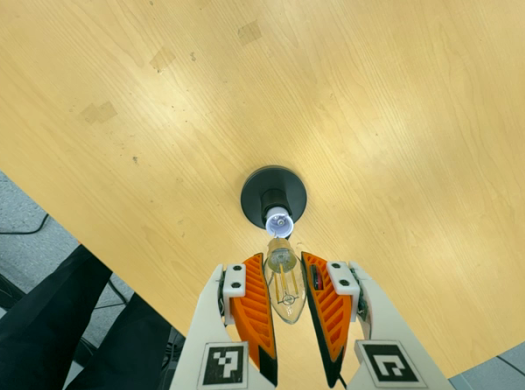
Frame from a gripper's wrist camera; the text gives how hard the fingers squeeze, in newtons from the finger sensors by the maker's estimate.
{"total": 15.6, "left": 17.0, "right": 14.2}